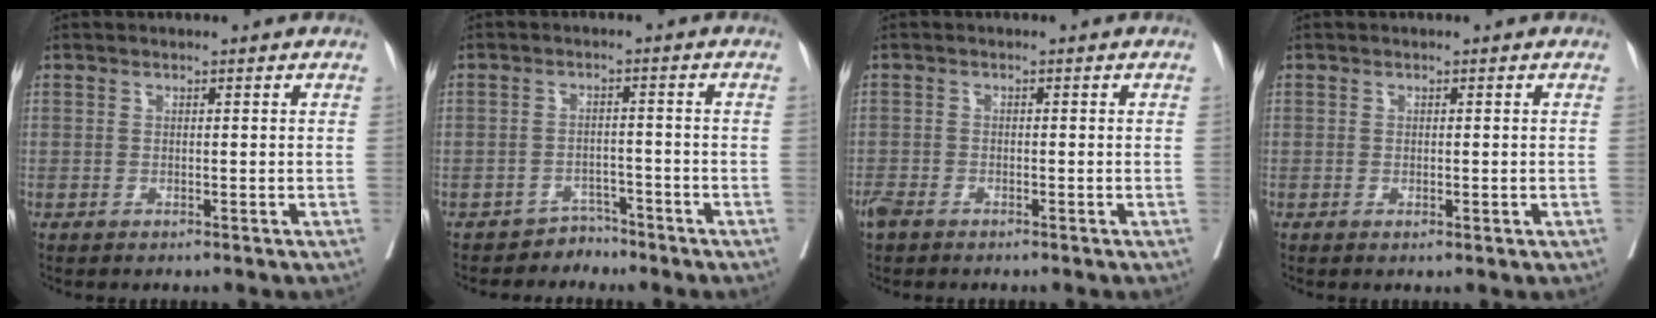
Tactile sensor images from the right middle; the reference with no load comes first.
{"total": 2.7, "force": [-2.3, 1.3, -0.8], "torque": [0.019, 0.007, -0.034]}
{"total": 2.3, "force": [-1.9, 0.8, 0.9], "torque": [-0.020, -0.003, -0.036]}
{"total": 0.8, "force": [-0.2, 0.3, 0.7], "torque": [-0.014, -0.004, -0.001]}